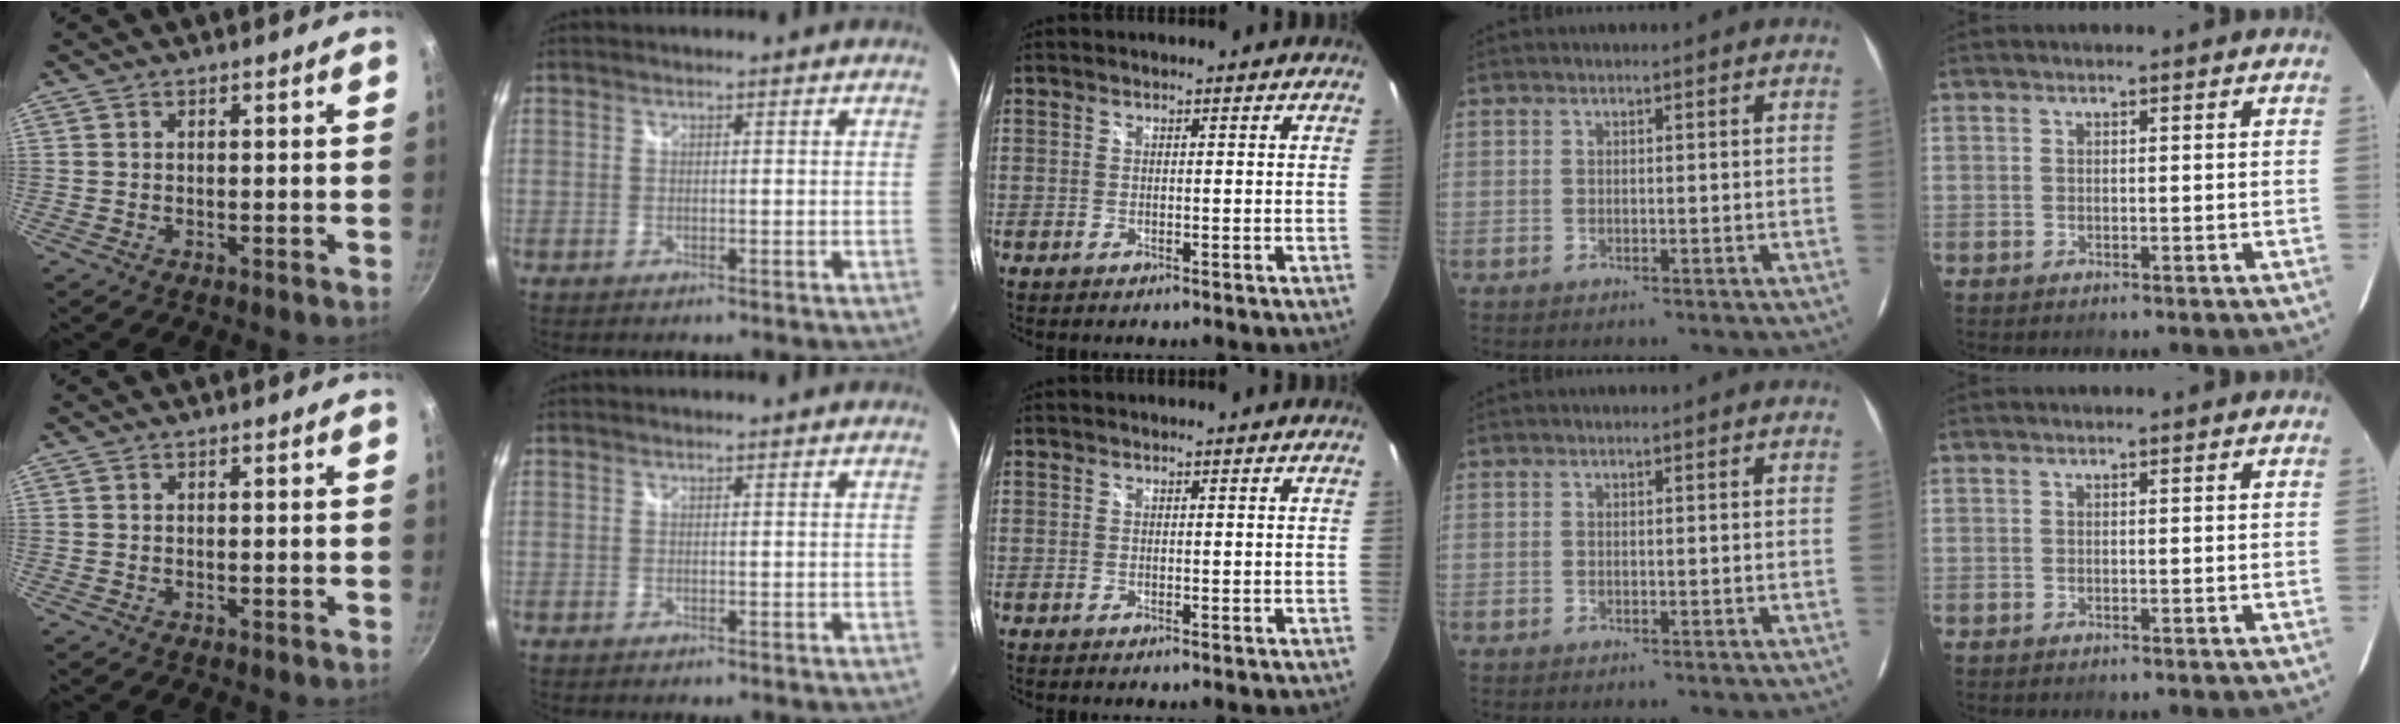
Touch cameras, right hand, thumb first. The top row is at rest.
{}